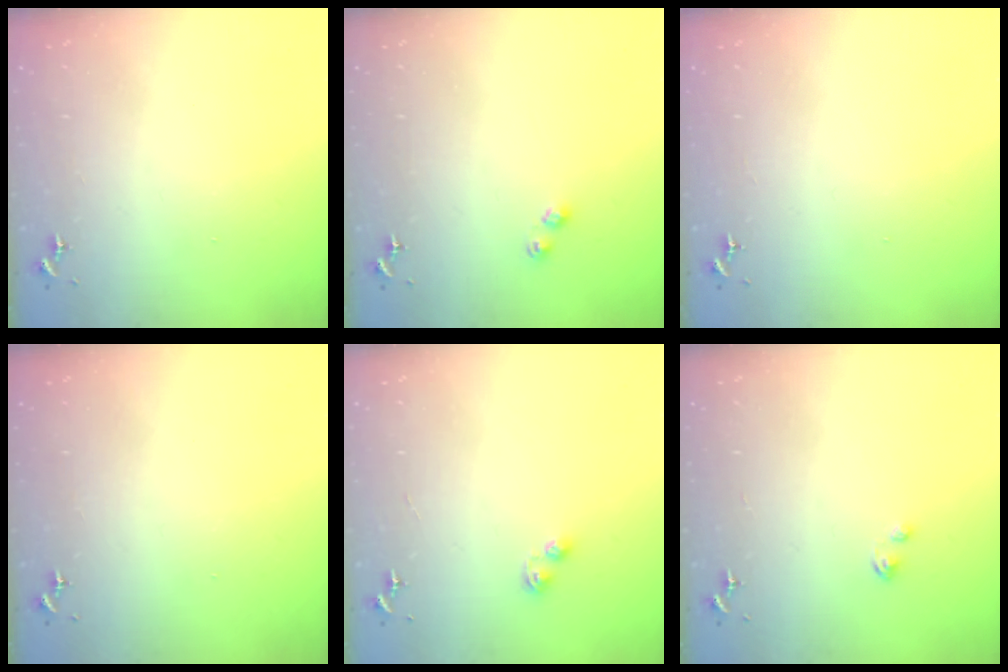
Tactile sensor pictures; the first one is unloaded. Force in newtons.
{"total": 3.7, "press": 3.6, "slide": 0.4}
{"total": 0.0}
{"total": 0.0}
{"total": 4.8, "press": 4.8, "slide": 0.5}
{"total": 2.0, "press": 2.0, "slide": 0.4}